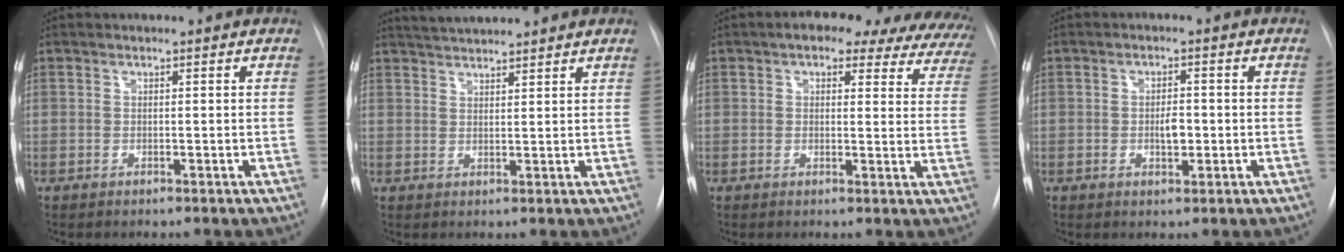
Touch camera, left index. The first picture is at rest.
{"total": 5.4, "force": [5.2, -0.1, 1.6], "torque": [-0.031, 0.029, 0.087]}
{"total": 17.4, "force": [13.3, 6.4, 9.1], "torque": [-0.107, 0.023, 0.133]}
{"total": 2.8, "force": [-0.4, 1.3, 2.5], "torque": [-0.040, 0.002, -0.004]}